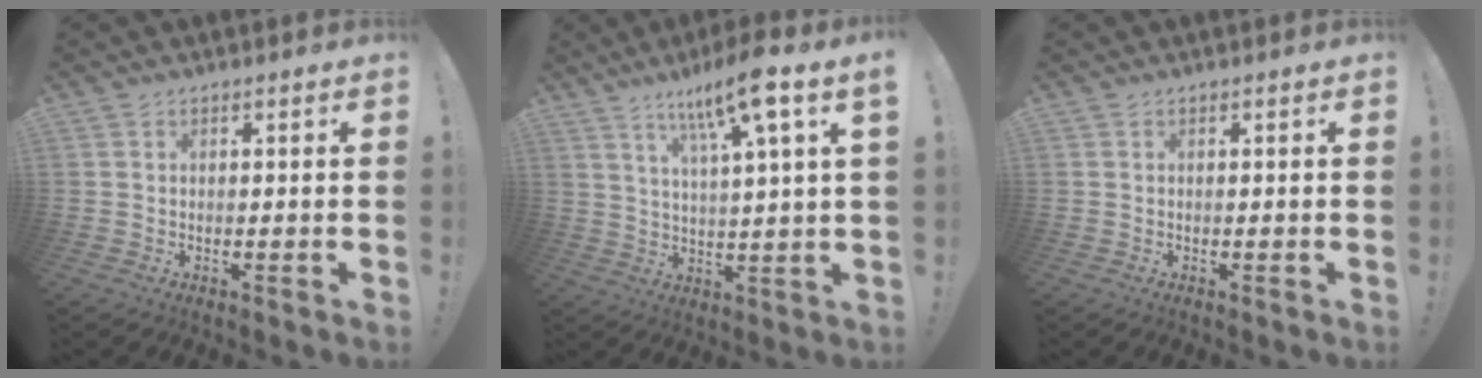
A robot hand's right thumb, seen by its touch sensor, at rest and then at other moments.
{"total": 11.9, "force": [6.7, 0.3, 9.8], "torque": [-0.165, -0.031, 0.097]}
{"total": 0.0}